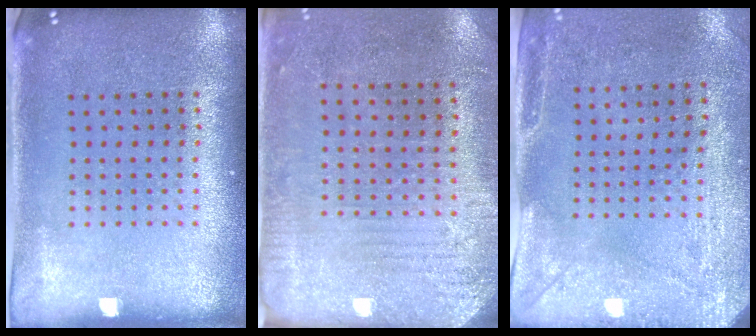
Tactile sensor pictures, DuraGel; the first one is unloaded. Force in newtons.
{"total": 2.8, "press": 2.4, "slide": 1.4}
{"total": 2.9, "press": 2.3, "slide": 1.8}